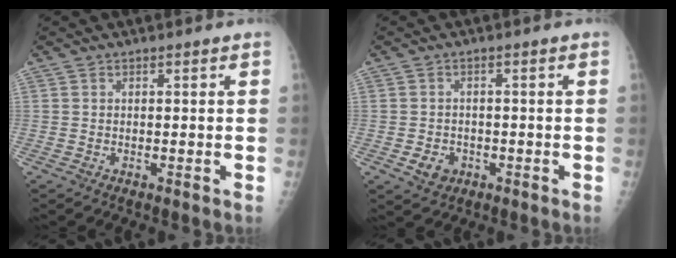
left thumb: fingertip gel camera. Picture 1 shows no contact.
{"total": 3.5, "force": [-1.2, 2.9, 1.5], "torque": [-0.015, 0.004, -0.013]}